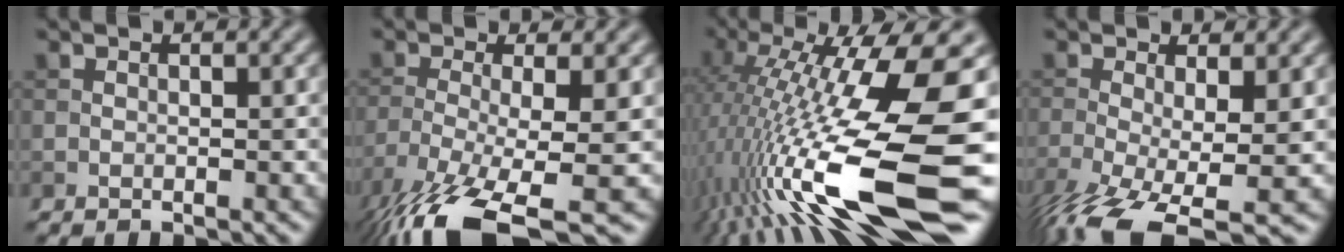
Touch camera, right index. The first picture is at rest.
{"total": 10.6, "force": [-6.6, 2.5, 8.0], "torque": [-0.153, -0.024, -0.120]}
{"total": 18.1, "force": [-3.2, 4.3, 17.2], "torque": [-0.322, 0.012, -0.056]}
{"total": 8.9, "force": [-4.3, 2.8, 7.2], "torque": [-0.150, -0.035, -0.072]}